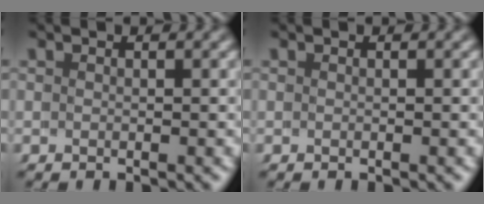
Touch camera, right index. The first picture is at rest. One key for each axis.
{"total": 0.0}